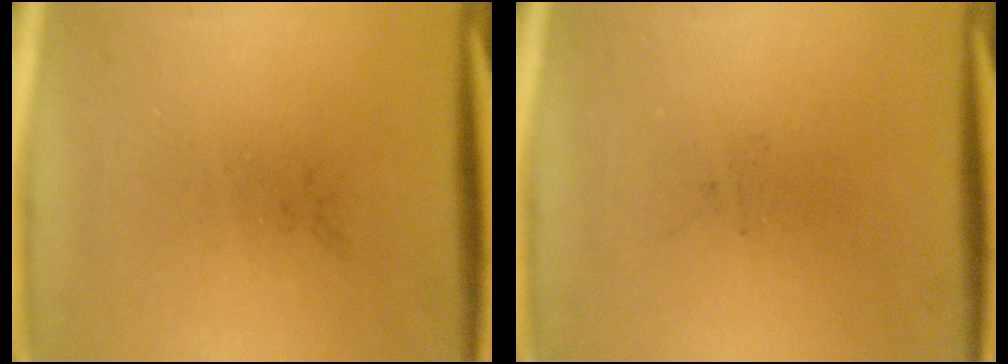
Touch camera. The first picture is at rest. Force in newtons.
{"total": 0.0}